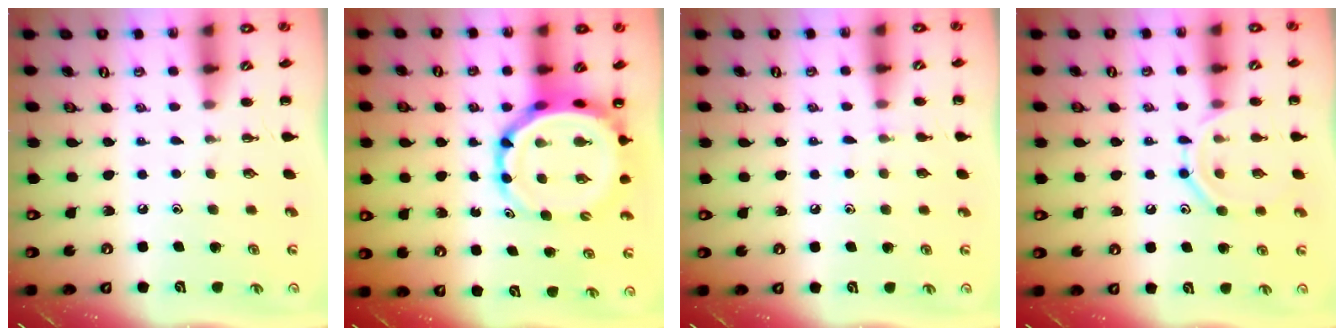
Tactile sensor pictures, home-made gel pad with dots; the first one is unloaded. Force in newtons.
{"total": 8.2, "press": 7.8, "slide": 2.4}
{"total": 3.7, "press": 3.5, "slide": 1.4}
{"total": 10.6, "press": 10.6, "slide": 1.3}